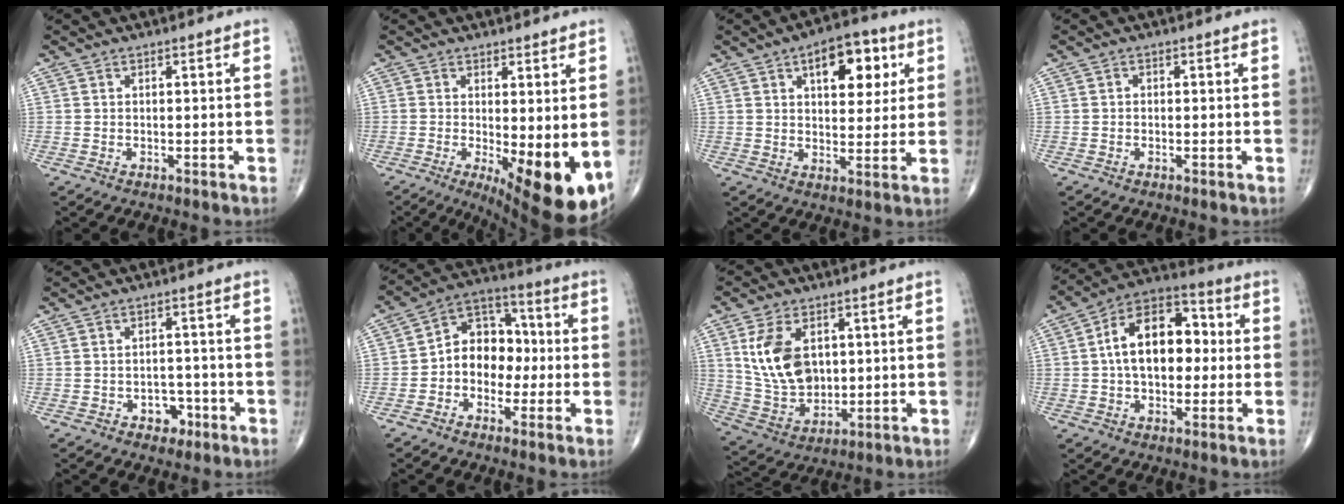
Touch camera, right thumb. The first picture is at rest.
{"total": 13.0, "force": [-2.3, 4.1, 12.1], "torque": [-0.168, -0.030, -0.018]}
{"total": 12.1, "force": [4.8, 6.5, 9.0], "torque": [-0.087, -0.009, 0.066]}
{"total": 0.5, "force": [-0.2, 0.5, 0.2], "torque": [0.004, 0.003, -0.007]}
{"total": 3.9, "force": [-1.9, 2.9, 1.9], "torque": [-0.002, 0.017, -0.024]}
{"total": 11.0, "force": [-1.2, 8.6, 6.8], "torque": [-0.064, 0.043, -0.035]}
{"total": 12.7, "force": [3.1, 8.4, 9.1], "torque": [-0.154, -0.014, 0.073]}
{"total": 15.9, "force": [1.2, 9.9, 12.4], "torque": [-0.169, 0.035, 0.008]}